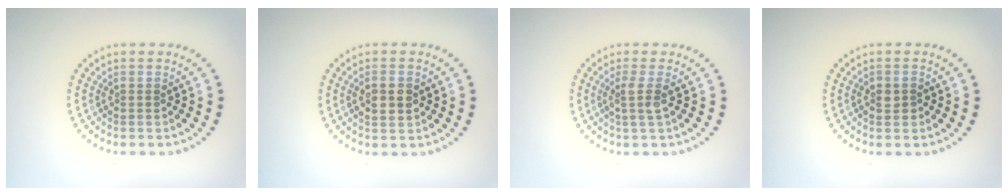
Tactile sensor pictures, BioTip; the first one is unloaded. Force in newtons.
{"total": 2.1, "press": 2.1, "slide": 0.2}
{"total": 1.7, "press": 1.2, "slide": 1.2}
{"total": 1.6, "press": 1.5, "slide": 0.5}